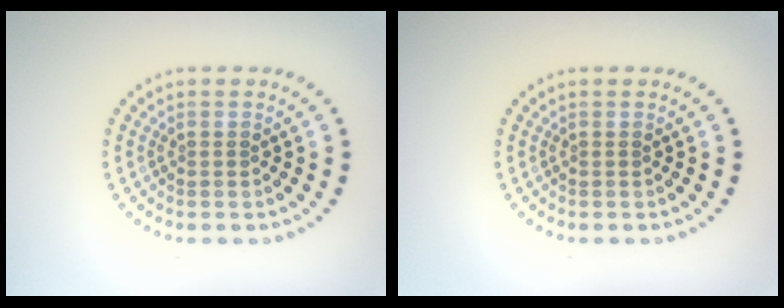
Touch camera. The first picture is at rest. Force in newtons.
{"total": 0.0}